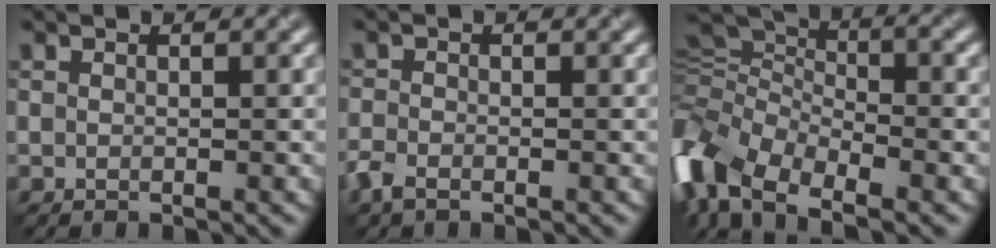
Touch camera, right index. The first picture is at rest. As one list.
[{"total": 1.8, "force": [-1.3, 0.8, 1.0], "torque": [-0.026, -0.004, -0.033]}, {"total": 10.6, "force": [-4.5, 5.6, 7.8], "torque": [-0.169, -0.004, -0.103]}]